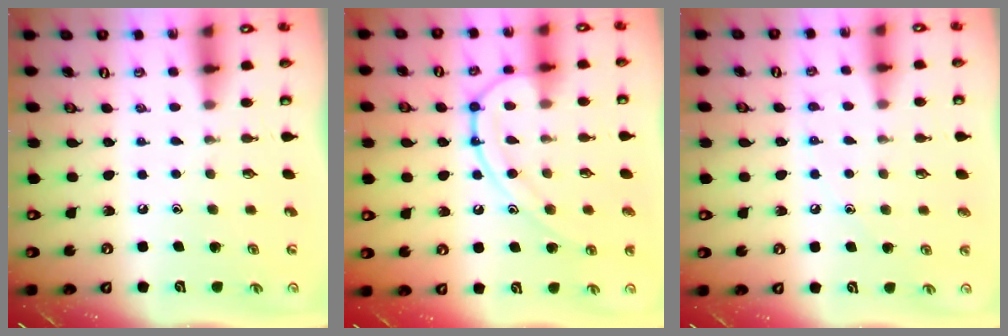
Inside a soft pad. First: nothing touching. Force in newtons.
{"total": 12.8, "press": 12.7, "slide": 0.9}
{"total": 4.9, "press": 4.9, "slide": 0.5}